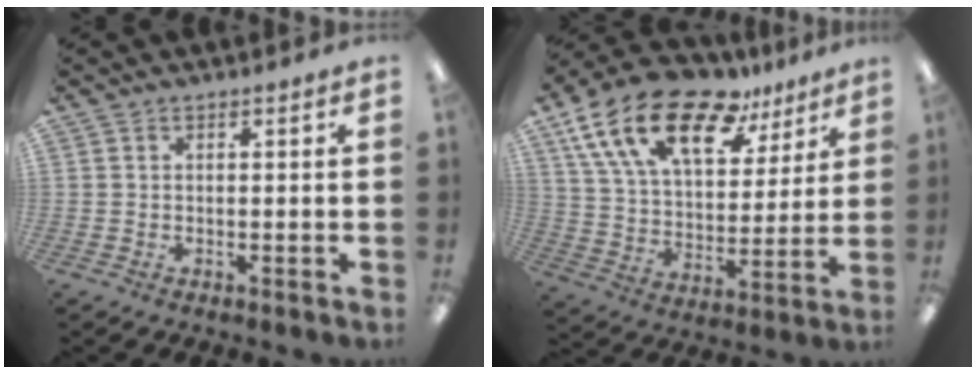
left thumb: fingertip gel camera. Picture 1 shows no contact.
{"total": 21.6, "force": [13.4, 10.7, 13.3], "torque": [-0.244, -0.068, 0.237]}